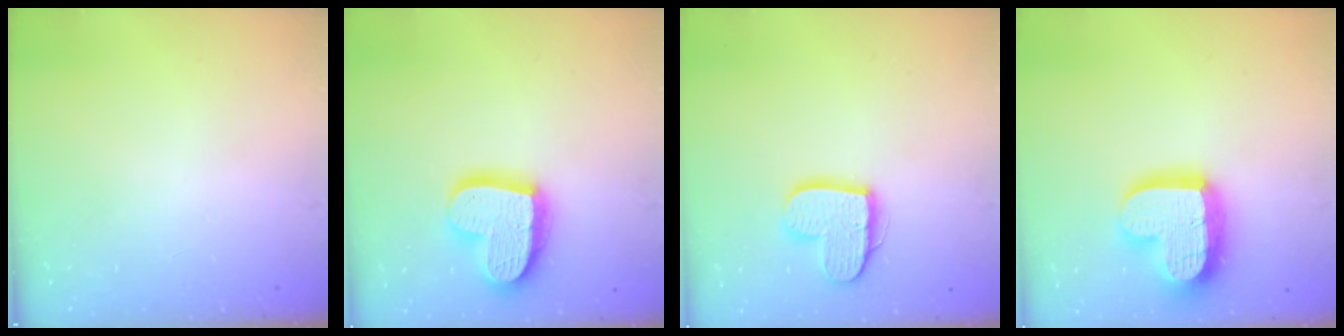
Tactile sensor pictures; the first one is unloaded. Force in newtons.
{"total": 18.0, "press": 17.9, "slide": 1.3}
{"total": 11.5, "press": 11.5, "slide": 0.6}
{"total": 18.6, "press": 18.6, "slide": 1.4}